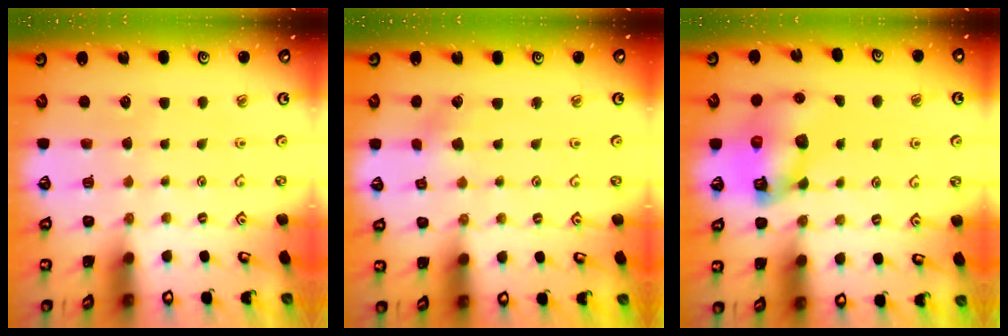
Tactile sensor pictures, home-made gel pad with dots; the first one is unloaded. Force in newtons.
{"total": 2.5, "press": 2.5, "slide": 0.4}
{"total": 11.2, "press": 11.1, "slide": 1.7}